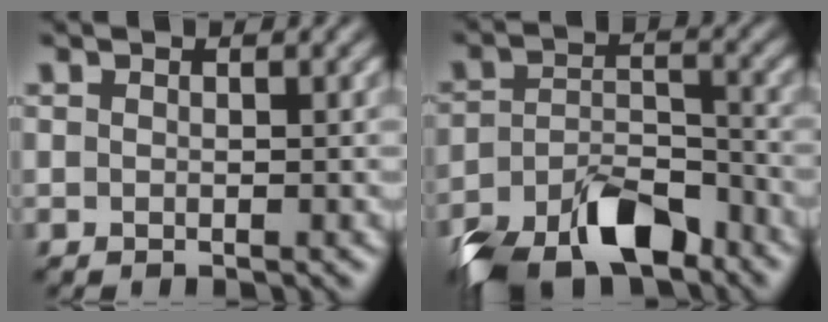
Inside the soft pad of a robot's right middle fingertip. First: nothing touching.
{"total": 8.8, "force": [-6.5, 3.6, 4.6], "torque": [-0.081, -0.009, -0.120]}